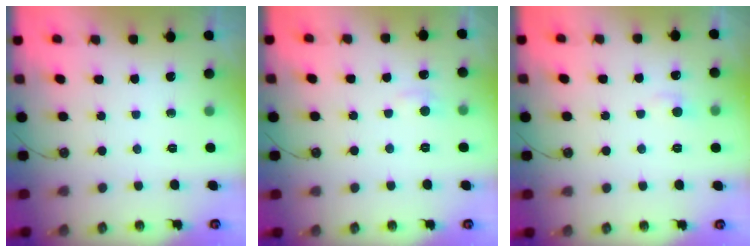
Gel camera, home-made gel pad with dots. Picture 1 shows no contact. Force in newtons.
{"total": 1.8, "press": 1.6, "slide": 0.6}
{"total": 0.9, "press": 0.5, "slide": 0.8}